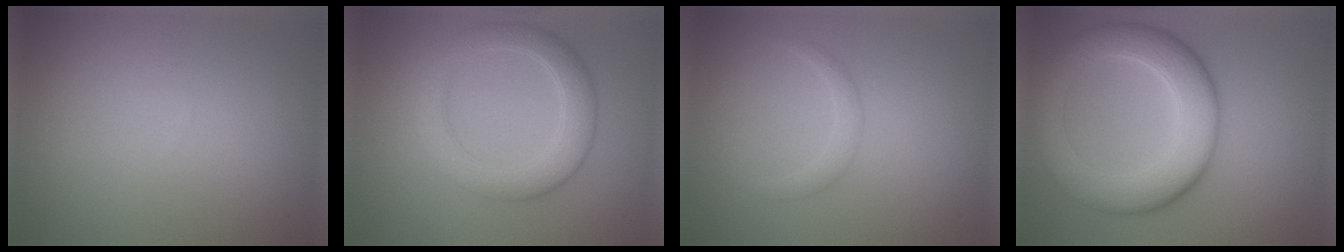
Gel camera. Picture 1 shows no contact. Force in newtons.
{"total": 4.2, "press": 4.2, "slide": 0.1}
{"total": 1.2, "press": 1.2, "slide": 0.1}
{"total": 8.3, "press": 8.3, "slide": 0.4}